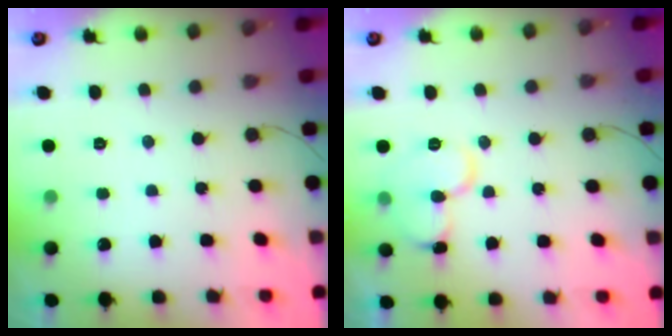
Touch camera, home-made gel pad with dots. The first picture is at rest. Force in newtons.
{"total": 11.9, "press": 11.8, "slide": 1.2}